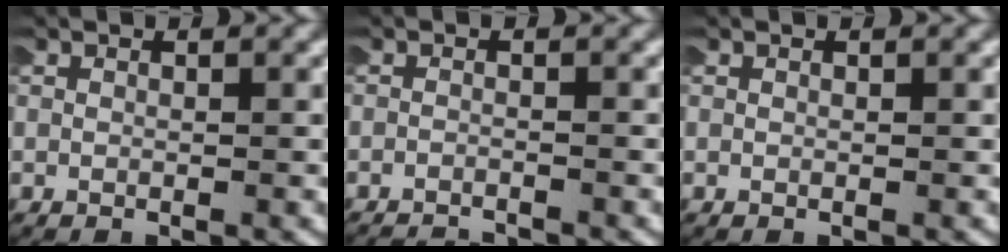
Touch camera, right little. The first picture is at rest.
{"total": 2.7, "force": [-2.7, 0.2, 0.0], "torque": [-0.006, -0.013, -0.040]}
{"total": 0.0}